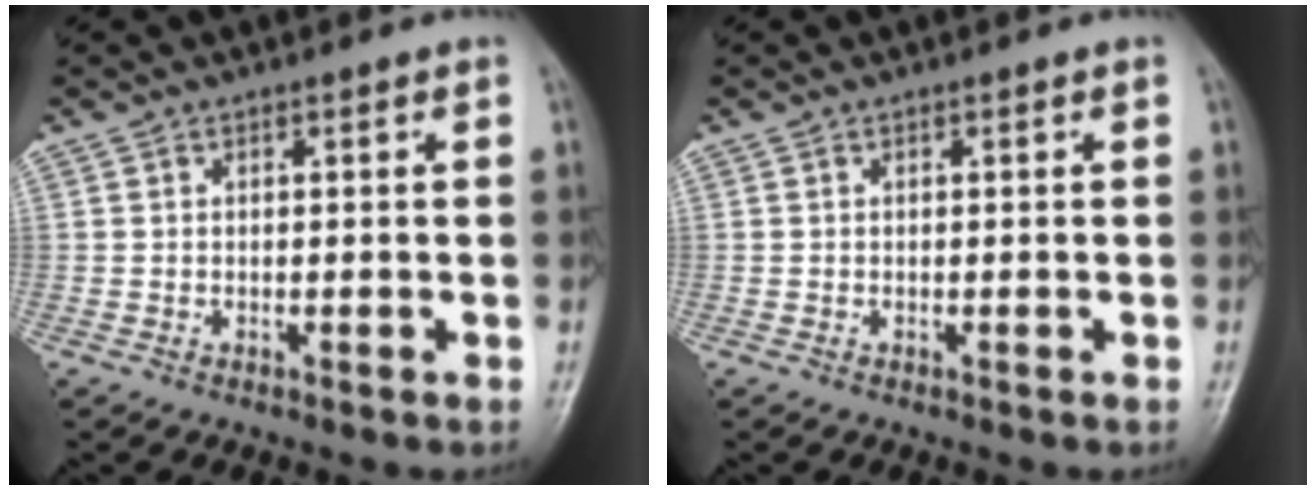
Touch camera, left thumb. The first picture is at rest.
{"total": 0.0}